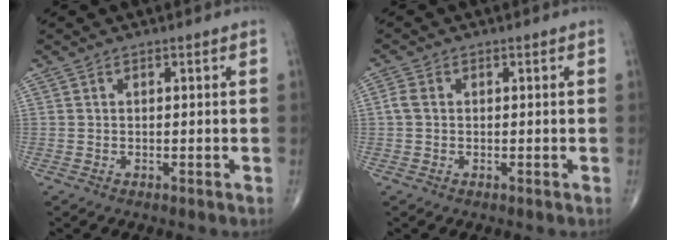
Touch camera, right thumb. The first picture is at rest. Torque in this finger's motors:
{"motor_torque": [-0.06, 0.05, 0.23, 0.00, 0.02]}